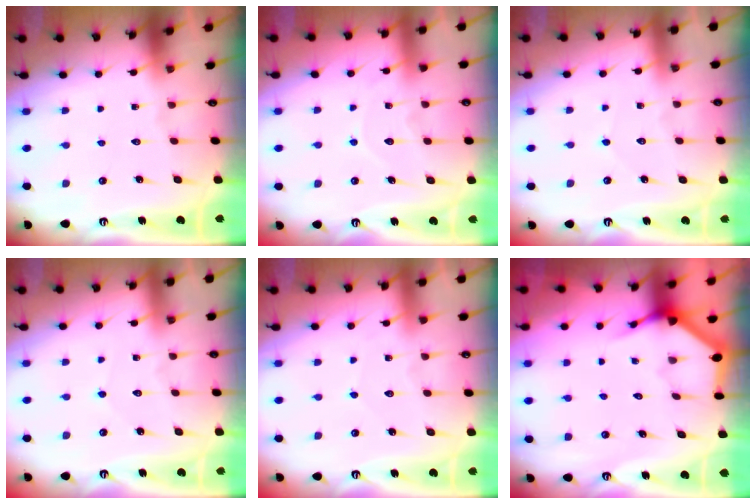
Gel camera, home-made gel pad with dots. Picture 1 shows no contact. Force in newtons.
{"total": 7.7, "press": 7.6, "slide": 0.7}
{"total": 2.5, "press": 2.5, "slide": 0.2}
{"total": 2.6, "press": 2.6, "slide": 0.2}
{"total": 3.0, "press": 2.9, "slide": 0.4}
{"total": 3.7, "press": 3.7, "slide": 0.4}